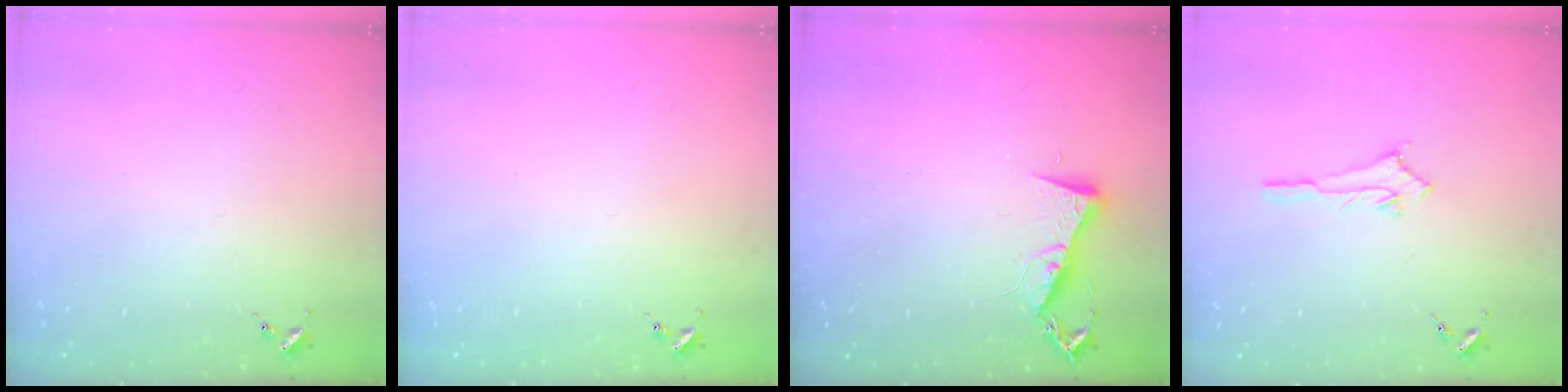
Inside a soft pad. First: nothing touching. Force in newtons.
{"total": 0.0}
{"total": 7.2, "press": 7.1, "slide": 0.7}
{"total": 2.9, "press": 2.8, "slide": 0.4}